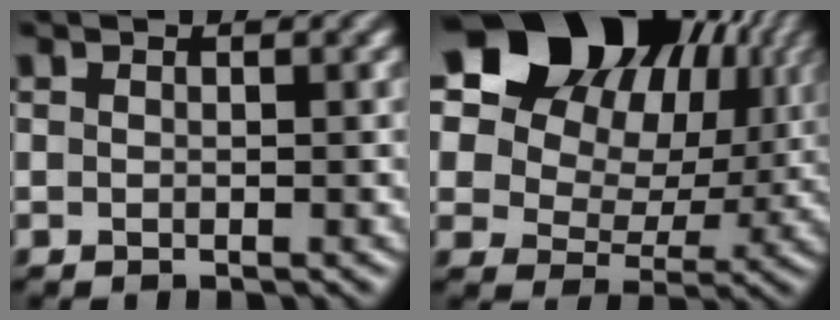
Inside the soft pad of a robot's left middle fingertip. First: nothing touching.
{"total": 20.0, "force": [9.7, 14.4, 10.0], "torque": [-0.204, 0.080, 0.153]}